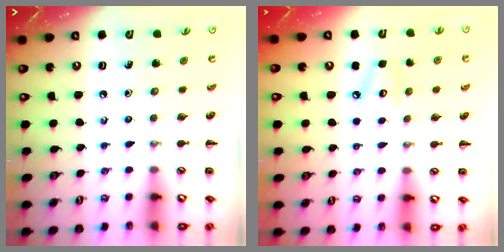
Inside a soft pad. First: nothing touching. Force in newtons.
{"total": 4.2, "press": 4.1, "slide": 0.7}